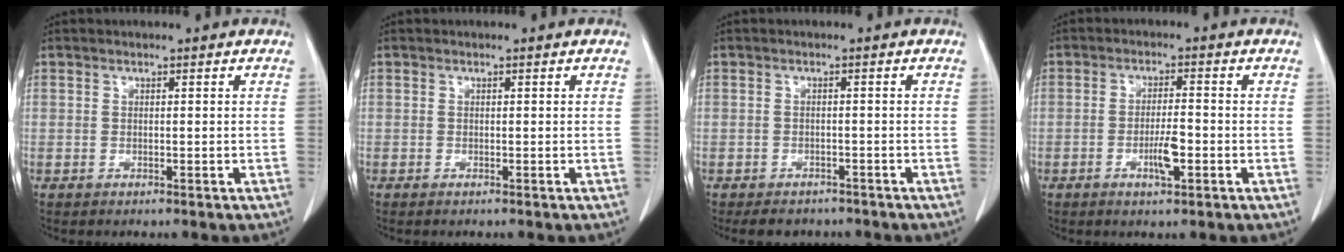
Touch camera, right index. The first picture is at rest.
{"total": 0.0}
{"total": 5.0, "force": [-4.2, 2.4, 1.3], "torque": [-0.015, 0.003, -0.050]}
{"total": 4.3, "force": [-1.5, 0.8, 3.9], "torque": [-0.070, 0.000, -0.025]}